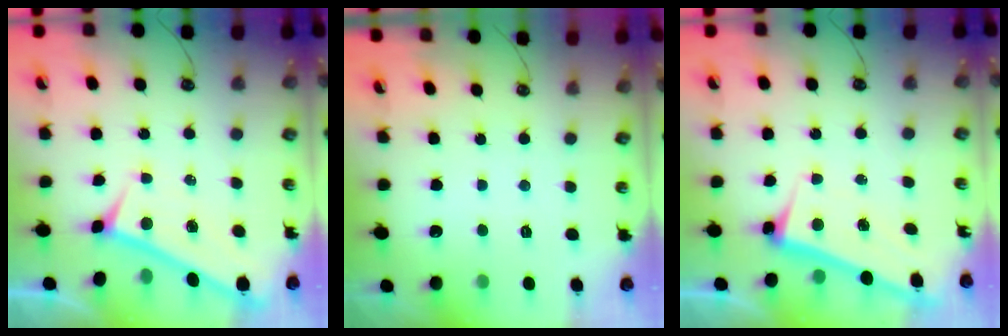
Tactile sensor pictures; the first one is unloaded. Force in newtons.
{"total": 0.0}
{"total": 2.6, "press": 2.5, "slide": 0.7}